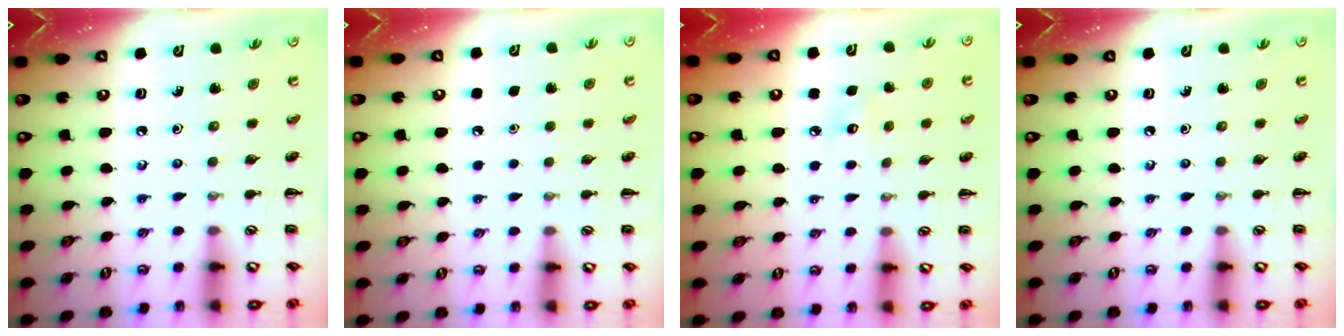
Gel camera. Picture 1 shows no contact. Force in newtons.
{"total": 1.6, "press": 1.6, "slide": 0.1}
{"total": 6.0, "press": 5.8, "slide": 1.4}
{"total": 0.0}